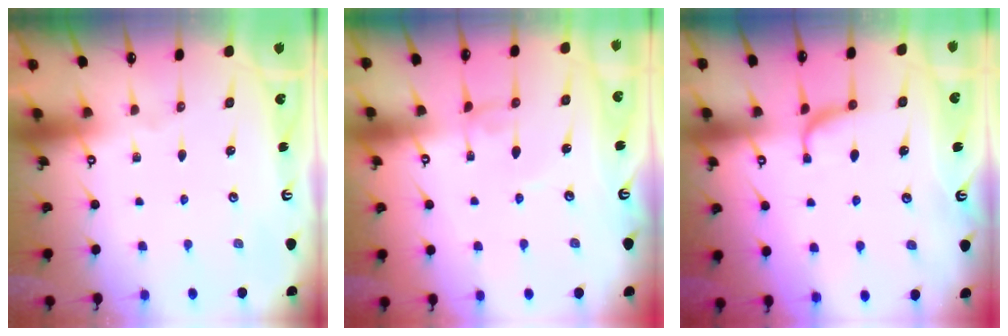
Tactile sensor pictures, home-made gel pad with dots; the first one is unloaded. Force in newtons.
{"total": 1.1, "press": 1.1, "slide": 0.2}
{"total": 1.7, "press": 1.6, "slide": 0.5}